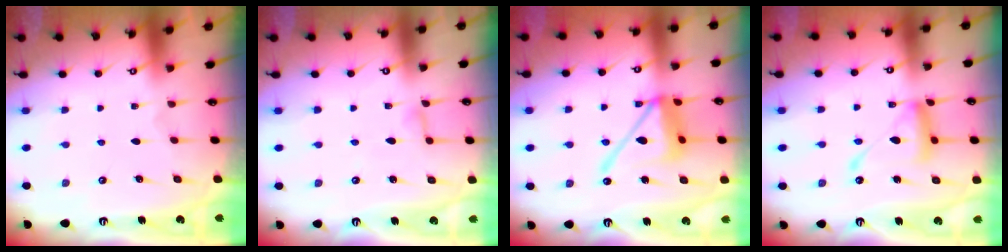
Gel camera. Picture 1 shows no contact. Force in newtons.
{"total": 3.9, "press": 3.9, "slide": 0.5}
{"total": 14.5, "press": 14.4, "slide": 1.6}
{"total": 13.8, "press": 13.7, "slide": 1.2}